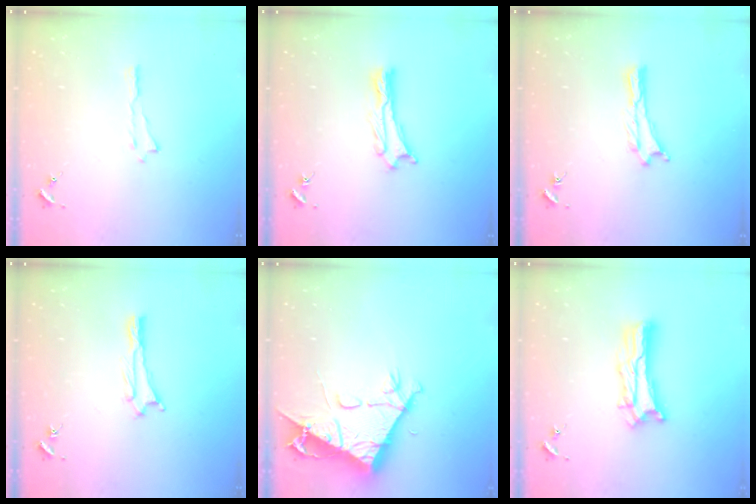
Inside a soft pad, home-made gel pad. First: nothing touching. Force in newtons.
{"total": 1.1, "press": 1.1, "slide": 0.2}
{"total": 0.0}
{"total": 1.0, "press": 1.0, "slide": 0.2}
{"total": 10.1, "press": 10.0, "slide": 1.3}
{"total": 7.3, "press": 7.3, "slide": 0.7}